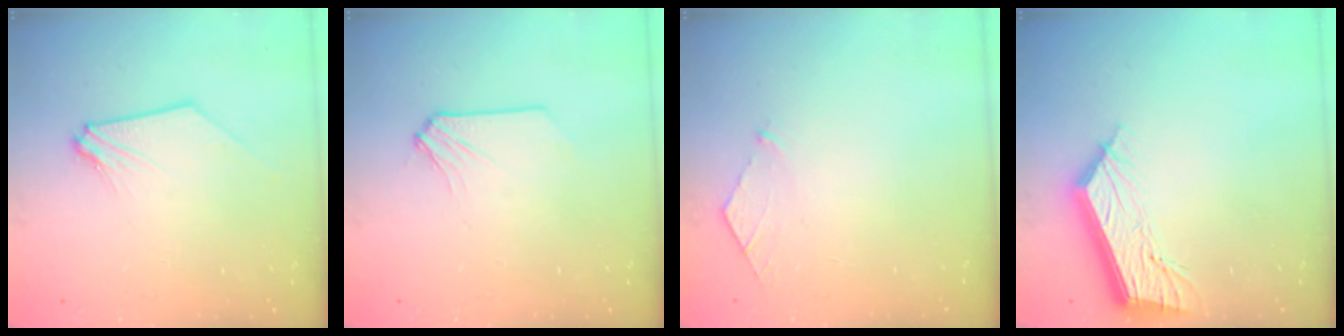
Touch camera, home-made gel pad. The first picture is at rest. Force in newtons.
{"total": 0.7, "press": 0.7, "slide": 0.1}
{"total": 4.8, "press": 4.7, "slide": 0.6}
{"total": 12.6, "press": 12.6, "slide": 0.5}